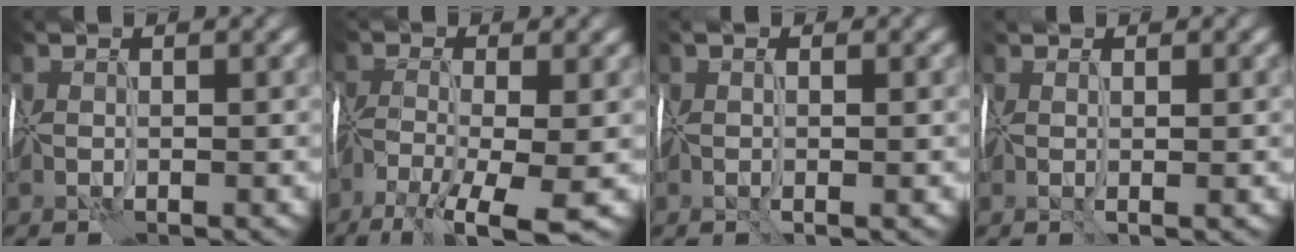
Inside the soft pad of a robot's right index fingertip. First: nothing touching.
{"total": 8.5, "force": [-5.7, 2.3, 5.9], "torque": [-0.129, -0.011, -0.105]}
{"total": 1.1, "force": [0.2, 0.3, 1.0], "torque": [-0.013, 0.006, -0.001]}
{"total": 0.9, "force": [0.5, 0.4, 0.7], "torque": [-0.011, 0.002, 0.008]}